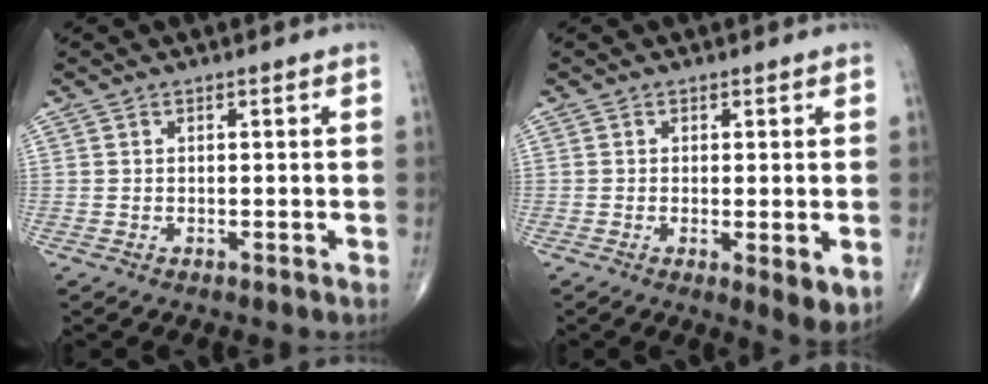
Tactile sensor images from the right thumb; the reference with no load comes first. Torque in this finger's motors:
{"motor_torque": [-0.06, 0.24, -0.22, -0.21, 0.00]}